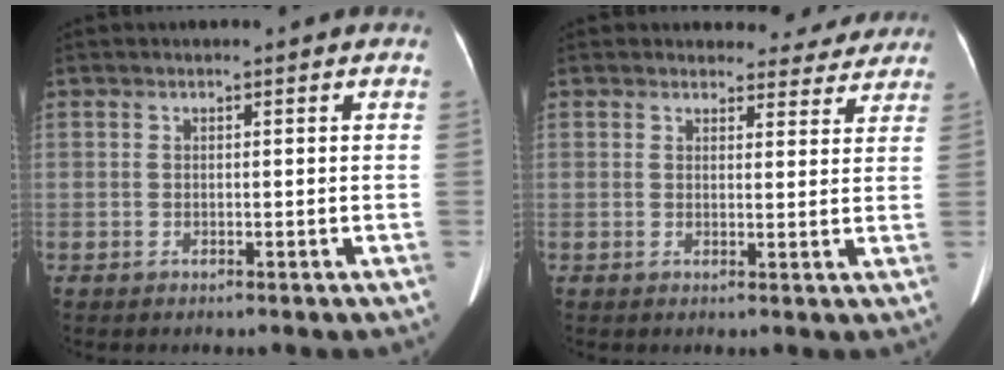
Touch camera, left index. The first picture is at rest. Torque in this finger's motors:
{"motor_torque": [1.04, -1.10, 0.33, 0.03]}